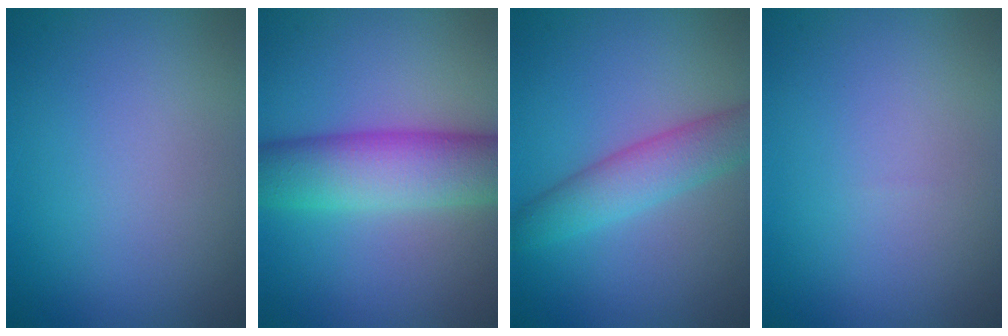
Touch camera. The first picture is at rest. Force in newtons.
{"total": 8.2, "press": 8.2, "slide": 0.2}
{"total": 4.4, "press": 4.4, "slide": 0.2}
{"total": 0.0}